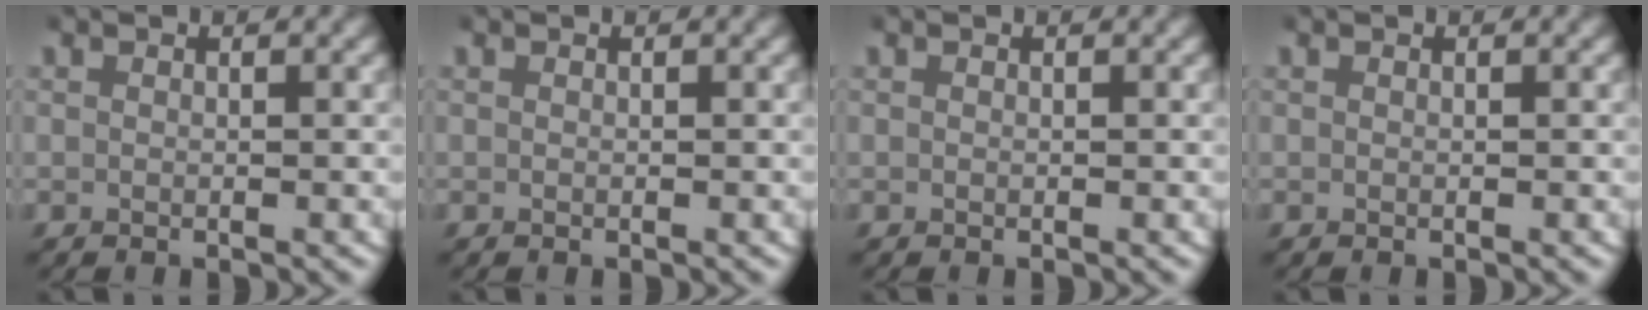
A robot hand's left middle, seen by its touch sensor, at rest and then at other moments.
{"total": 0.0}
{"total": 0.0}
{"total": 0.0}